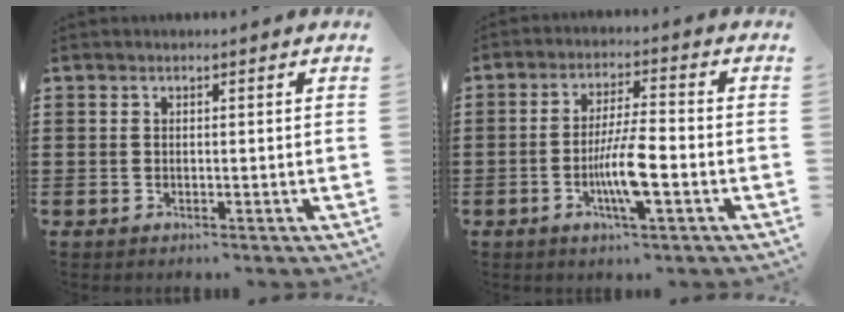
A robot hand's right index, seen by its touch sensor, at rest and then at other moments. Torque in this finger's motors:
{"motor_torque": [0.60, 0.08, 0.48, 0.11]}